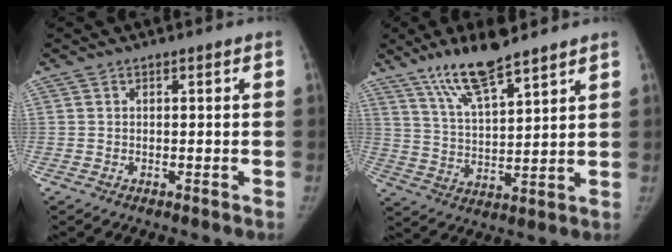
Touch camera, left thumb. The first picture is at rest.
{"total": 11.9, "force": [8.9, 2.6, 7.6], "torque": [-0.130, -0.047, 0.172]}